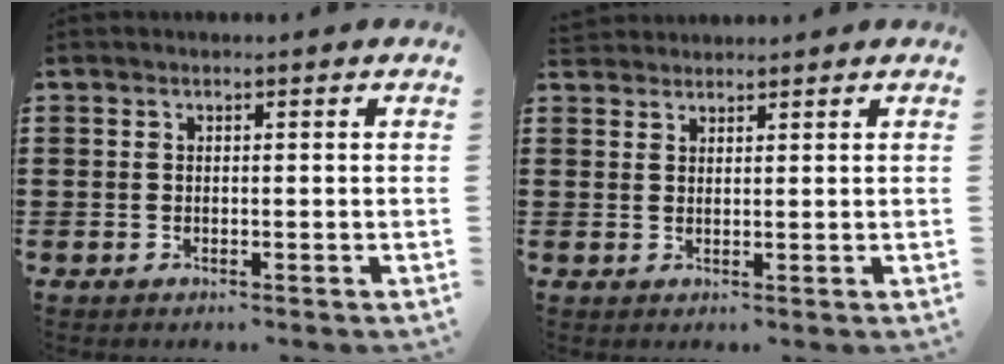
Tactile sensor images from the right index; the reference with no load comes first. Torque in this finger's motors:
{"motor_torque": [-0.55, 1.31, -0.04, -0.01]}